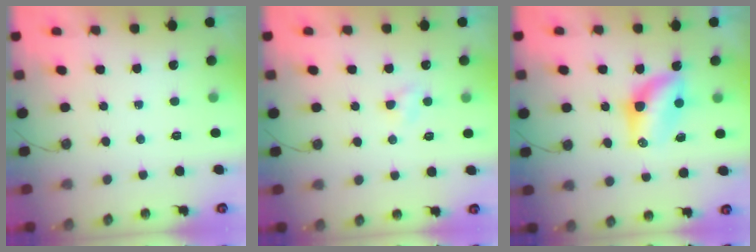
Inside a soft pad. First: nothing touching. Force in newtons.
{"total": 2.9, "press": 2.8, "slide": 0.5}
{"total": 9.0, "press": 8.1, "slide": 4.0}